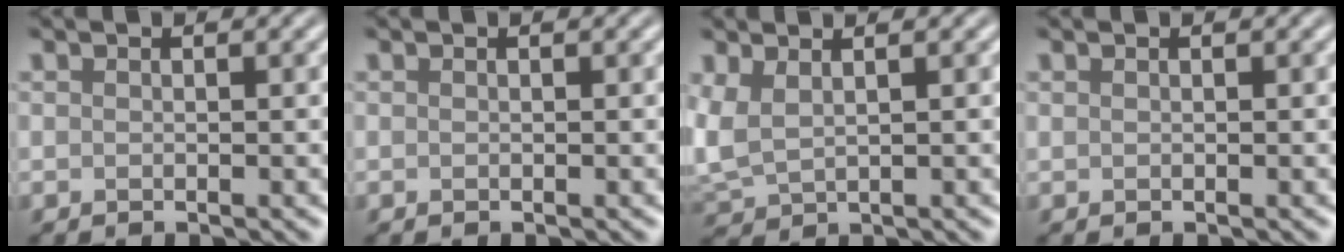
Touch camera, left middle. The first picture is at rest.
{"total": 0.0}
{"total": 3.0, "force": [1.3, 1.6, 2.2], "torque": [-0.066, 0.003, 0.033]}
{"total": 0.0}